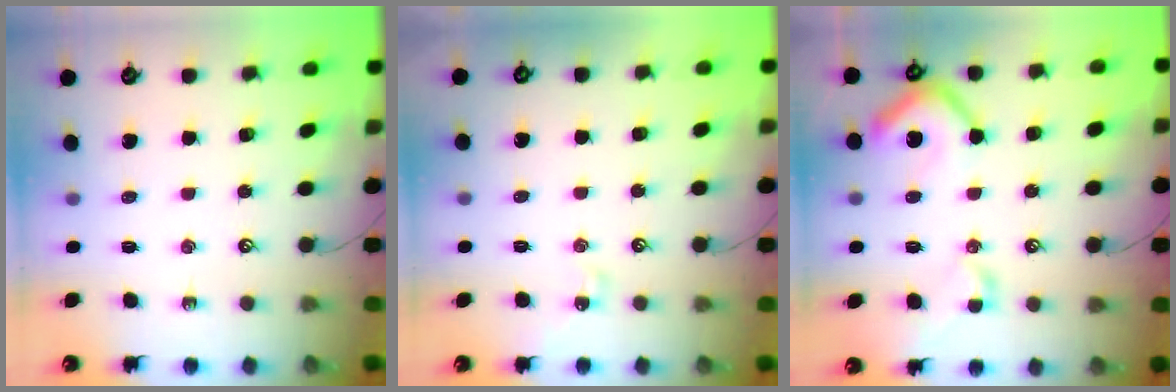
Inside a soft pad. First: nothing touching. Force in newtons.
{"total": 2.0, "press": 2.0, "slide": 0.4}
{"total": 8.8, "press": 8.7, "slide": 1.1}